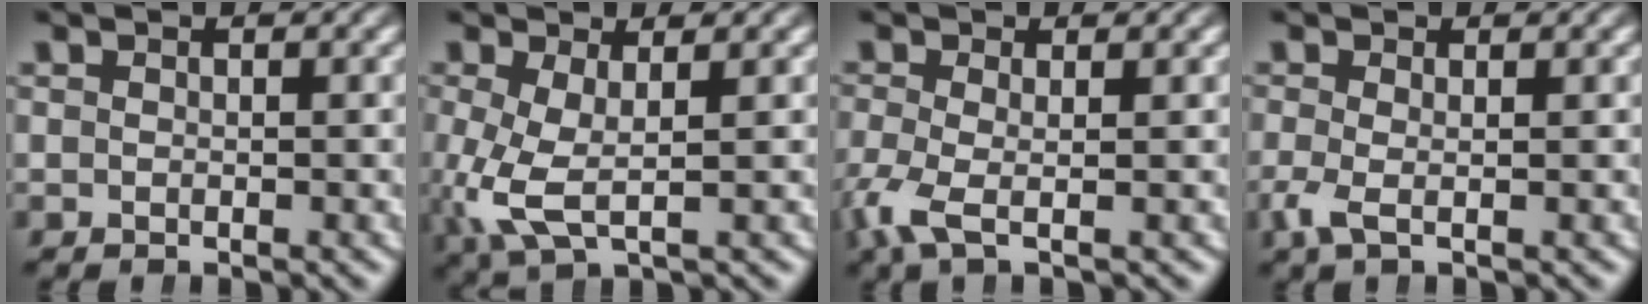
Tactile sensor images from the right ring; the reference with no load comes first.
{"total": 5.1, "force": [-0.9, 3.0, 4.0], "torque": [-0.116, -0.039, 0.006]}
{"total": 2.6, "force": [-1.1, 0.9, 2.2], "torque": [-0.073, -0.025, -0.010]}
{"total": 1.7, "force": [-0.9, 0.4, 1.4], "torque": [-0.048, -0.020, -0.009]}